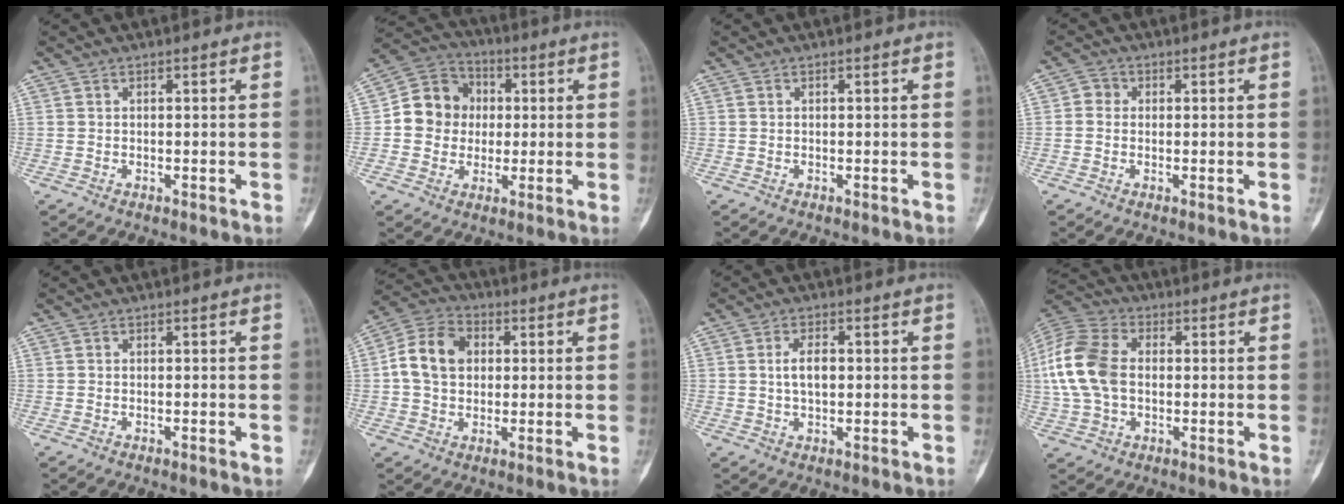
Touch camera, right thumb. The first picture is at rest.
{"total": 11.1, "force": [0.4, 10.1, 4.5], "torque": [-0.040, 0.023, -0.003]}
{"total": 0.0}
{"total": 2.4, "force": [0.1, 2.2, 0.9], "torque": [-0.003, 0.006, -0.004]}
{"total": 0.0}
{"total": 10.6, "force": [1.2, 8.2, 6.6], "torque": [-0.102, 0.021, 0.013]}
{"total": 4.3, "force": [0.3, 2.4, 3.6], "torque": [-0.065, 0.004, 0.006]}
{"total": 14.4, "force": [0.5, 9.8, 10.6], "torque": [-0.218, 0.022, 0.005]}